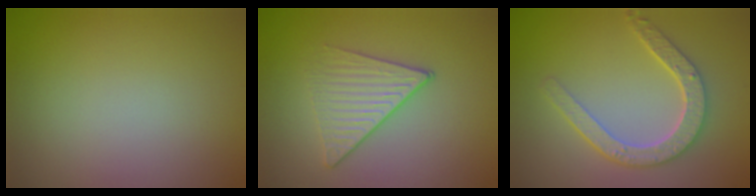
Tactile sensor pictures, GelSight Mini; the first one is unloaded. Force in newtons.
{"total": 3.4, "press": 2.9, "slide": 1.8}
{"total": 4.7, "press": 3.8, "slide": 2.9}